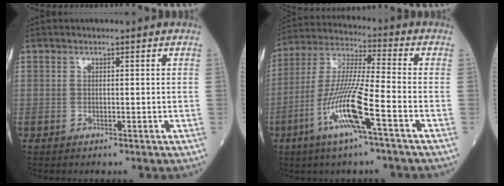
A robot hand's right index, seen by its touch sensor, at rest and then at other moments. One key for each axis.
{"total": 13.0, "fx": -5.5, "fy": 0.2, "fz": 11.8, "tx": -0.244, "ty": -0.007, "tz": -0.109}